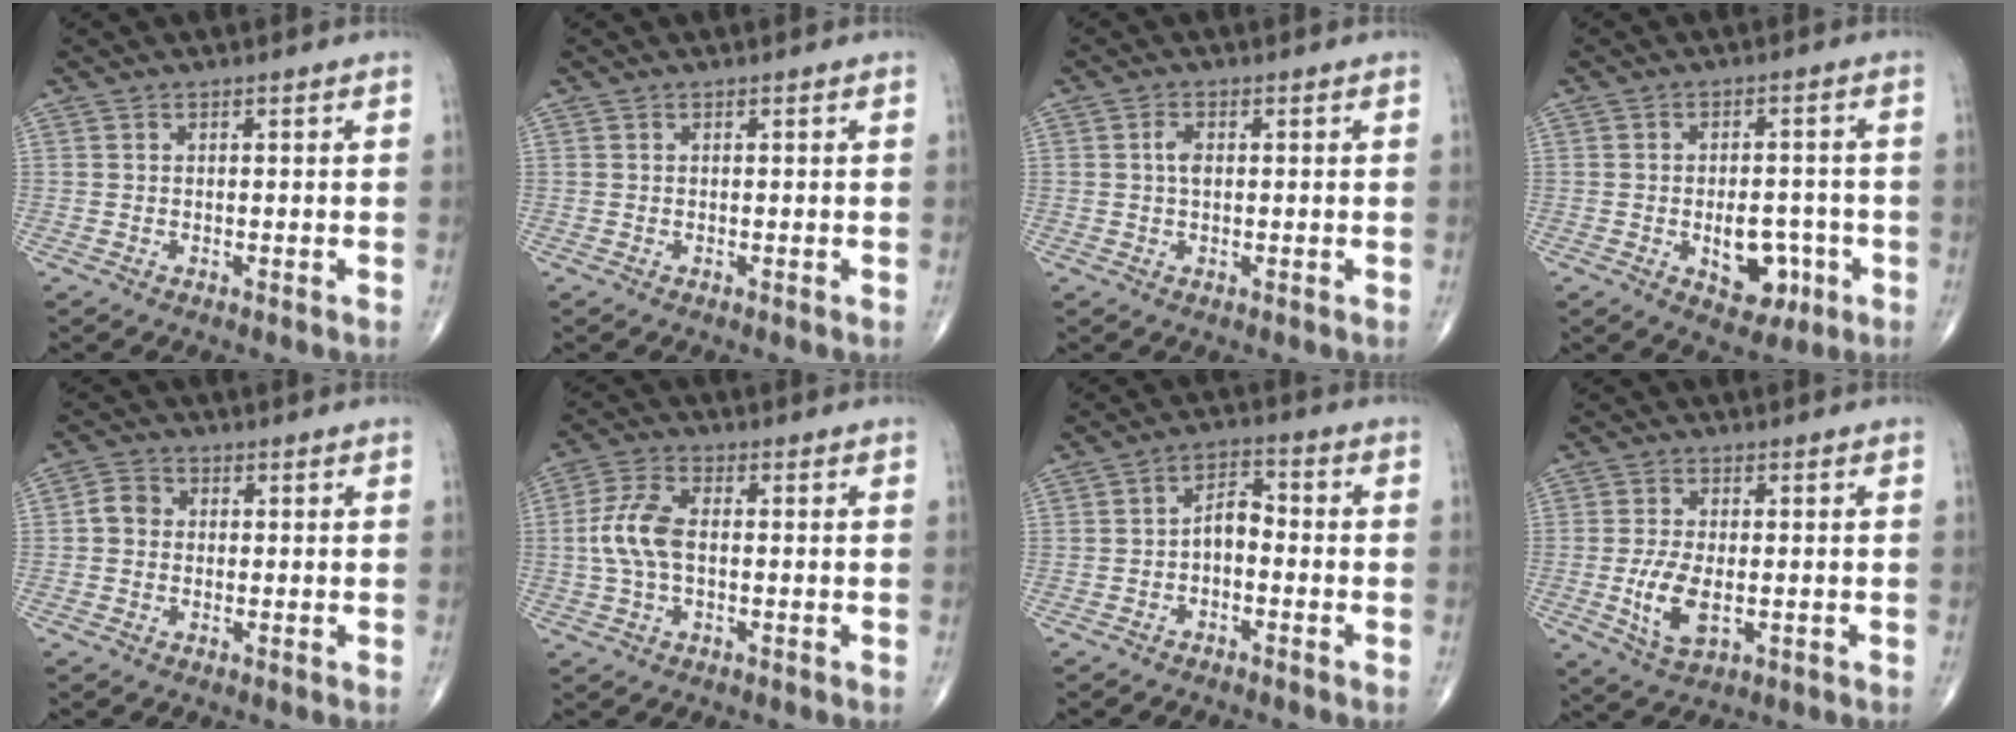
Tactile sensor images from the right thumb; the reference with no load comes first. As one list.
[{"total": 0.0}, {"total": 2.2, "force": [0.2, 1.2, 1.8], "torque": [-0.035, 0.002, 0.001]}, {"total": 8.5, "force": [-2.6, 5.2, 6.2], "torque": [-0.060, 0.018, -0.025]}, {"total": 3.3, "force": [-0.1, 3.0, 1.6], "torque": [-0.019, 0.010, -0.010]}, {"total": 7.8, "force": [-0.4, 4.4, 6.5], "torque": [-0.145, 0.020, -0.013]}, {"total": 4.8, "force": [-1.4, 2.8, 3.7], "torque": [-0.051, 0.031, -0.034]}, {"total": 7.4, "force": [-1.3, 3.7, 6.3], "torque": [-0.128, -0.007, -0.019]}]